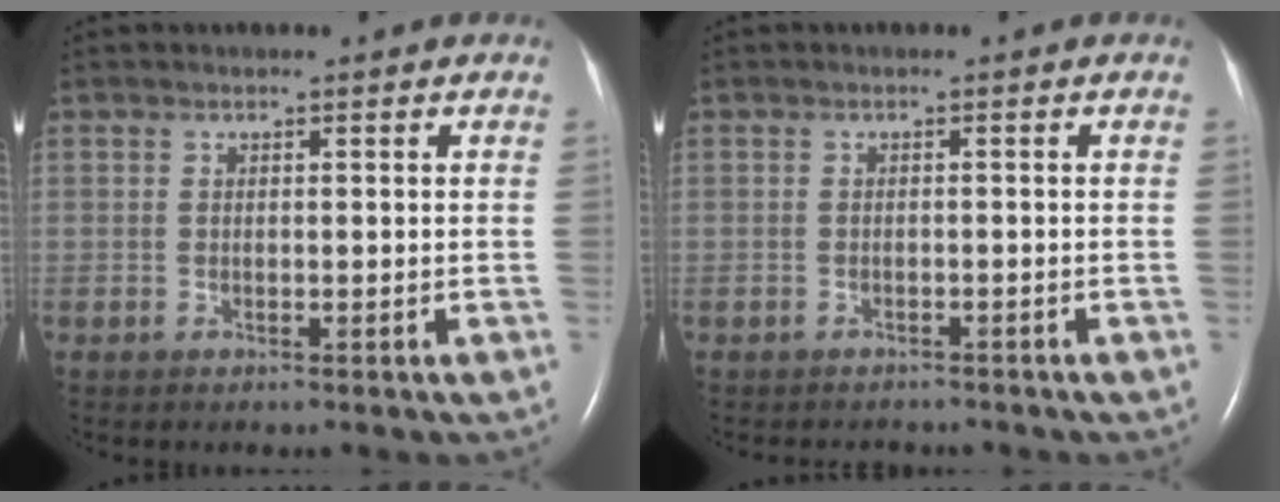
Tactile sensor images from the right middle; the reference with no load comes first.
{"total": 3.0, "force": [-2.8, 1.0, 0.4], "torque": [-0.007, -0.004, -0.034]}